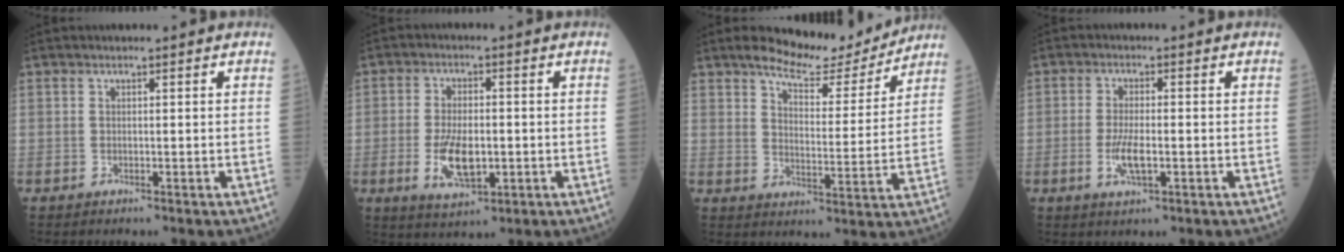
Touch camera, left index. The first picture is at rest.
{"total": 7.3, "force": [-1.7, 3.1, 6.4], "torque": [-0.132, -0.007, -0.025]}
{"total": 9.7, "force": [9.2, 1.7, 2.6], "torque": [-0.045, -0.010, 0.138]}
{"total": 4.4, "force": [-1.2, 1.1, 4.1], "torque": [-0.090, -0.004, -0.022]}